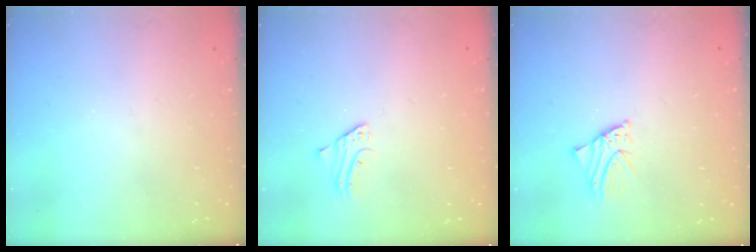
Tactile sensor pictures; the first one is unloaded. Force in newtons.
{"total": 2.2, "press": 2.2, "slide": 0.2}
{"total": 1.5, "press": 1.5, "slide": 0.0}